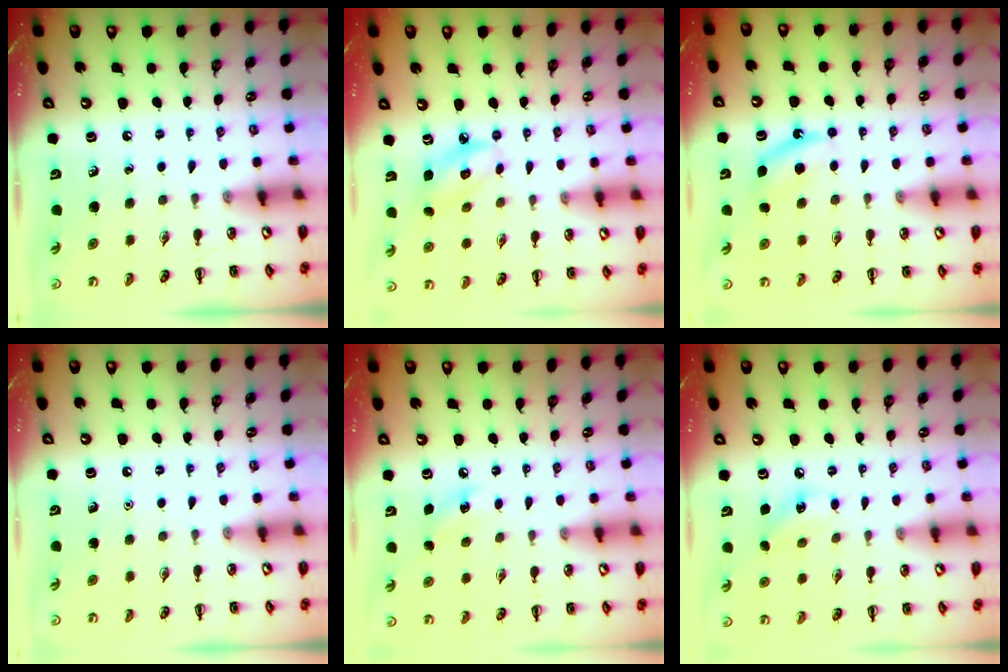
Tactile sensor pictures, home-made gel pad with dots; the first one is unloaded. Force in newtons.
{"total": 5.5, "press": 5.4, "slide": 1.0}
{"total": 5.9, "press": 5.7, "slide": 1.6}
{"total": 1.6, "press": 1.6, "slide": 0.1}
{"total": 7.4, "press": 7.1, "slide": 2.1}
{"total": 7.0, "press": 6.9, "slide": 1.5}